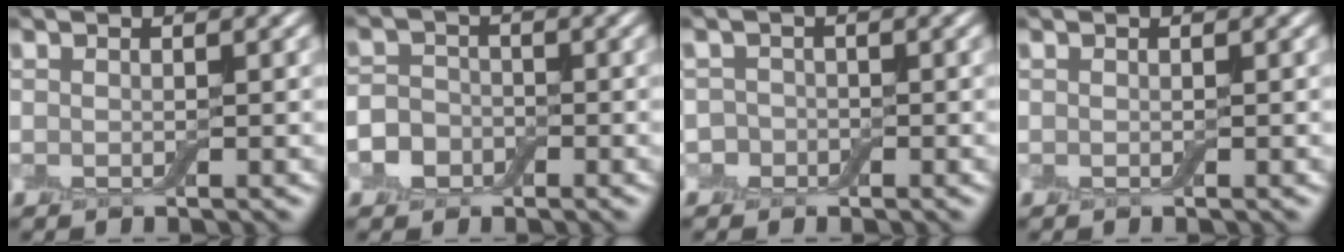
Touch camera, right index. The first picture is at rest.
{"total": 3.0, "force": [-1.2, 2.4, 1.1], "torque": [-0.004, 0.003, -0.034]}
{"total": 1.7, "force": [-0.7, 1.6, 0.1], "torque": [0.019, 0.005, -0.019]}
{"total": 0.0}